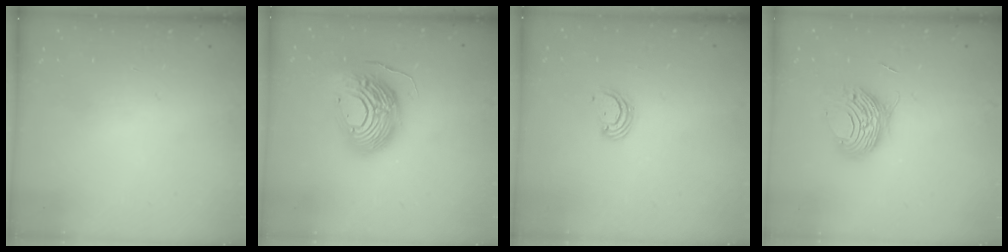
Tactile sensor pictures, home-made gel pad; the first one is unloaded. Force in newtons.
{"total": 18.8, "press": 18.6, "slide": 2.8}
{"total": 3.3, "press": 3.3, "slide": 0.3}
{"total": 11.0, "press": 10.9, "slide": 1.1}